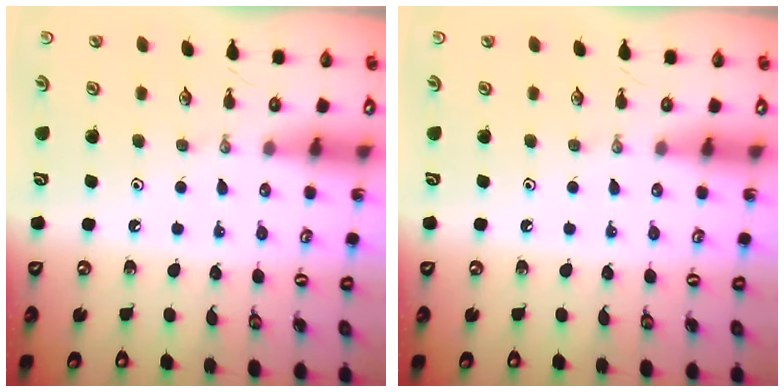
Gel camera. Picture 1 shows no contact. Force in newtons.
{"total": 0.0}